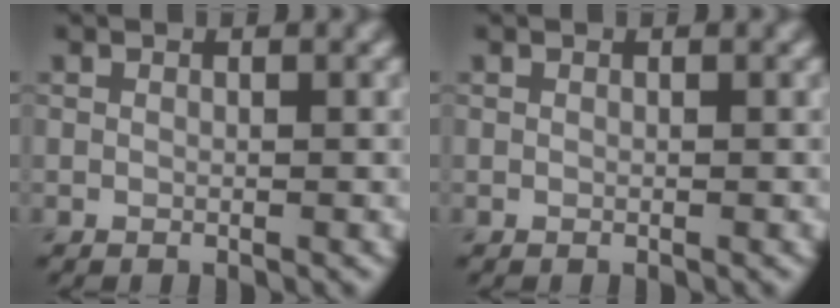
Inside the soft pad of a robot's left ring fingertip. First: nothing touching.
{"total": 0.0}